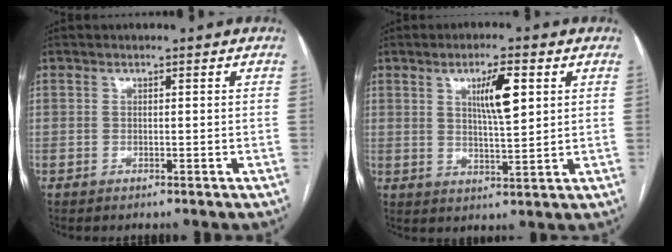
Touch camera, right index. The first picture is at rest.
{"total": 6.7, "force": [2.5, 1.1, 6.1], "torque": [-0.106, 0.001, 0.043]}